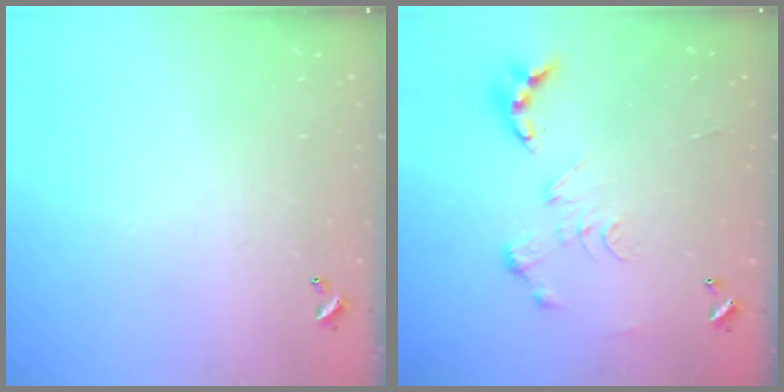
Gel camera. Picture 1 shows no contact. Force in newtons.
{"total": 0.0}